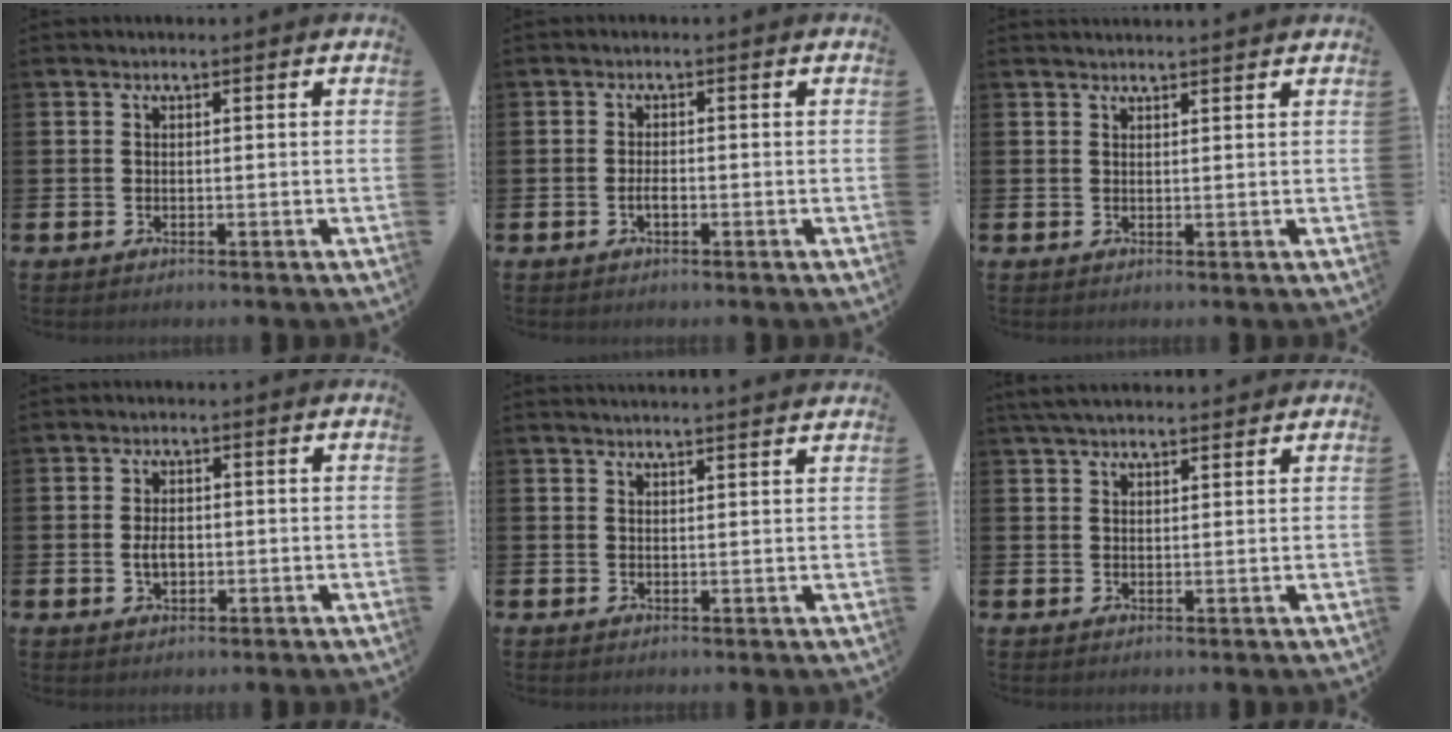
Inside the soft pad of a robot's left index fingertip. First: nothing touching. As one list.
[{"total": 1.4, "force": [-0.5, 0.6, 1.2], "torque": [-0.021, 0.000, -0.012]}, {"total": 1.5, "force": [1.5, 0.0, 0.1], "torque": [0.007, -0.007, 0.025]}, {"total": 2.7, "force": [-0.2, 1.7, 2.1], "torque": [-0.030, 0.001, -0.007]}, {"total": 2.2, "force": [2.2, -0.3, -0.1], "torque": [0.000, -0.011, 0.040]}, {"total": 3.5, "force": [3.2, 0.8, 1.2], "torque": [-0.030, -0.008, 0.060]}]